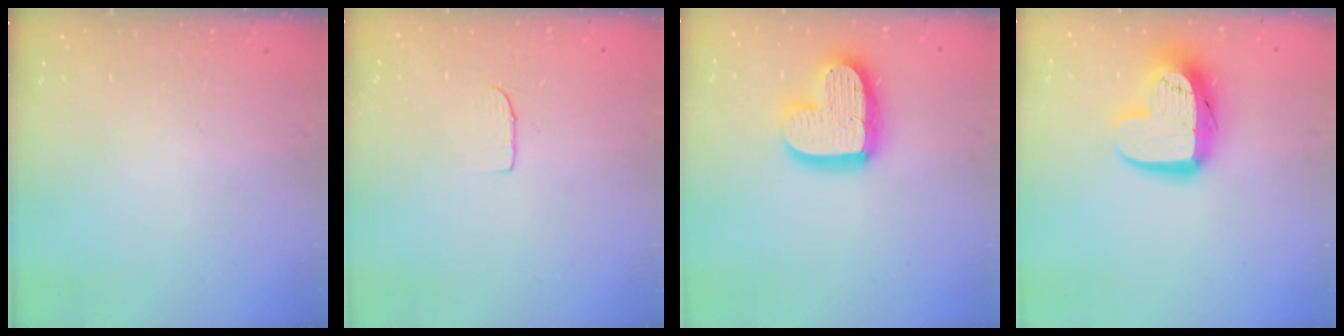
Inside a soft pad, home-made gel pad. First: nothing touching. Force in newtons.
{"total": 4.3, "press": 4.3, "slide": 0.3}
{"total": 17.1, "press": 17.0, "slide": 1.5}
{"total": 14.3, "press": 14.3, "slide": 1.2}